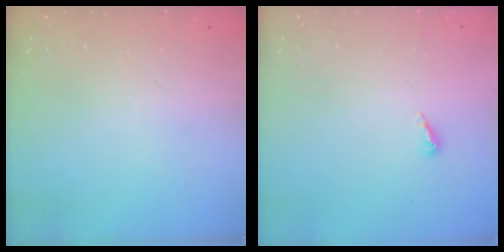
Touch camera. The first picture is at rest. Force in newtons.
{"total": 2.8, "press": 2.8, "slide": 0.2}